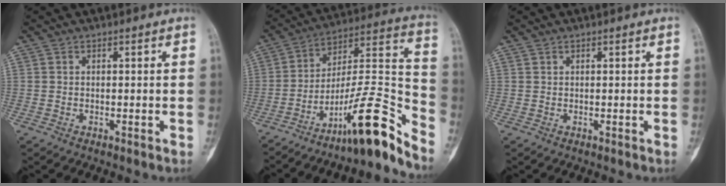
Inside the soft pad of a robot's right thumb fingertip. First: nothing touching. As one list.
[{"total": 17.5, "force": [-12.7, 2.1, 11.8], "torque": [-0.178, 0.123, -0.207]}, {"total": 0.0}]